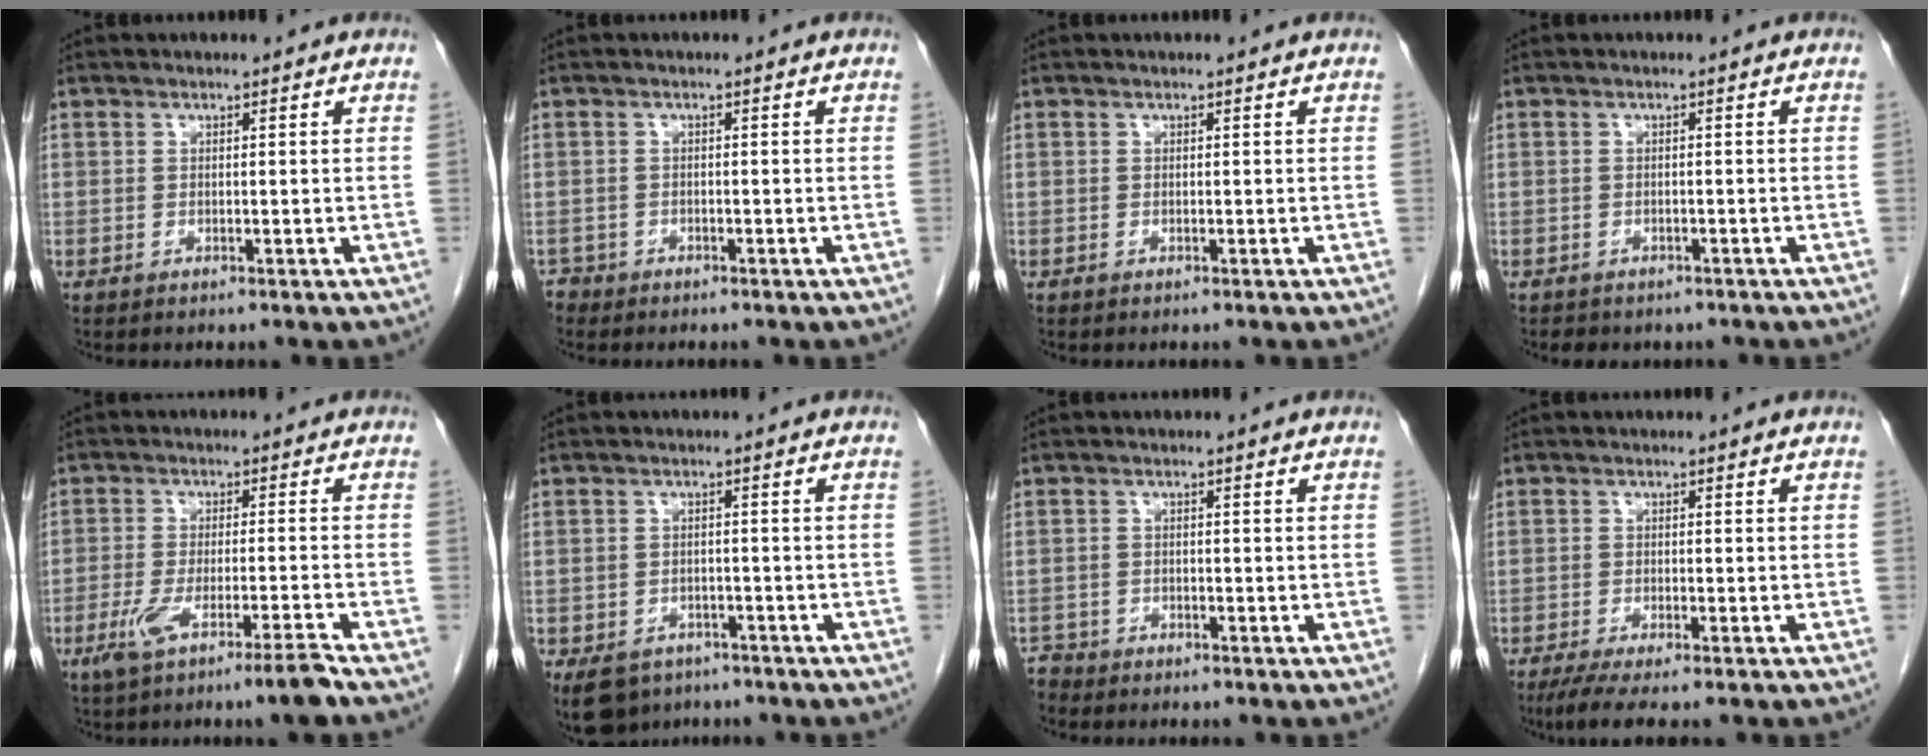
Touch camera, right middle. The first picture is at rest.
{"total": 1.5, "force": [-1.3, 0.7, -0.2], "torque": [-0.002, 0.000, -0.026]}
{"total": 0.0}
{"total": 3.3, "force": [-2.7, 1.7, 0.9], "torque": [-0.019, -0.002, -0.029]}
{"total": 6.9, "force": [-4.5, -0.5, 5.2], "torque": [-0.096, -0.012, -0.084]}
{"total": 7.1, "force": [-4.9, 4.7, 2.0], "torque": [-0.037, 0.000, -0.072]}
{"total": 1.9, "force": [-1.8, 0.5, -0.4], "torque": [0.003, -0.004, -0.036]}
{"total": 4.6, "force": [-3.4, 0.1, 3.1], "torque": [-0.055, -0.014, -0.058]}